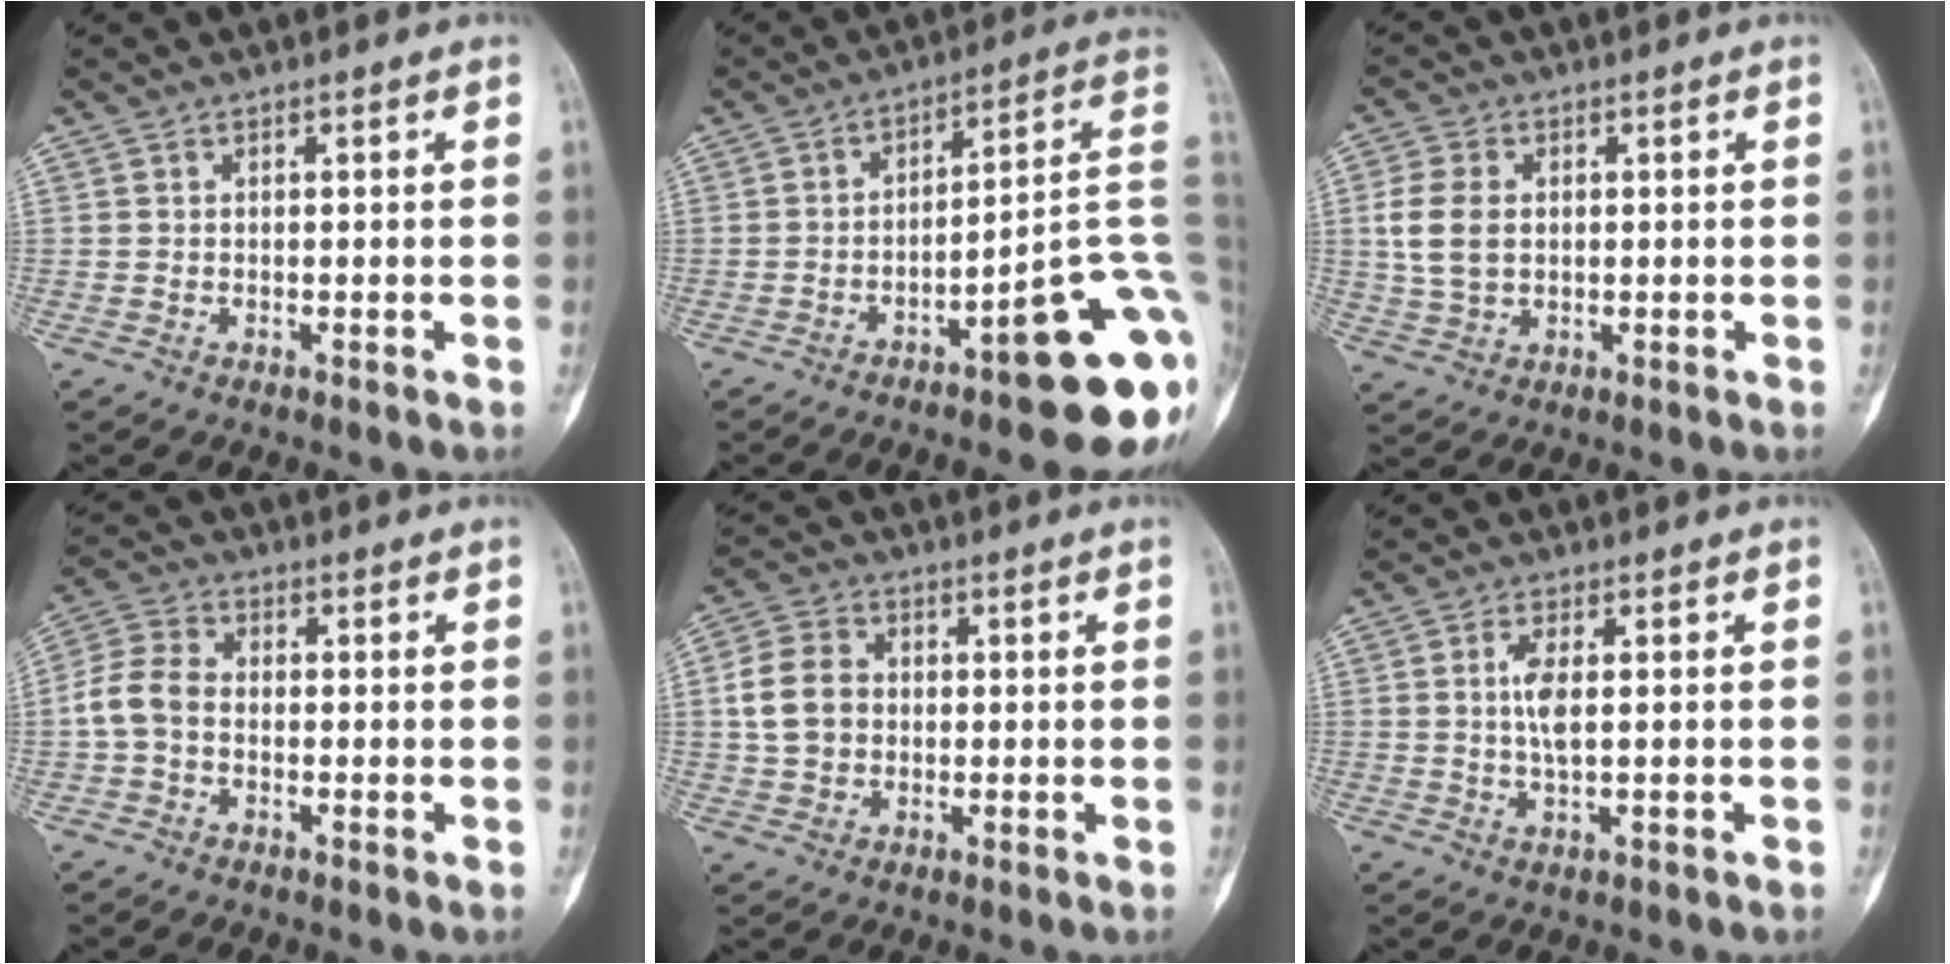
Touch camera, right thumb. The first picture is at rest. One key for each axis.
{"total": 19.7, "fx": -6.6, "fy": 4.6, "fz": 18.0, "tx": -0.174, "ty": 0.047, "tz": -0.080}
{"total": 7.5, "fx": 0.9, "fy": 5.3, "fz": 5.2, "tx": -0.108, "ty": 0.001, "tz": 0.021}
{"total": 6.3, "fx": -1.1, "fy": 4.5, "fz": 4.2, "tx": -0.083, "ty": 0.019, "tz": -0.033}
{"total": 8.1, "fx": 0.4, "fy": 6.5, "fz": 4.7, "tx": -0.079, "ty": 0.012, "tz": 0.002}
{"total": 4.3, "fx": 0.3, "fy": 1.3, "fz": 4.0, "tx": -0.089, "ty": -0.005, "tz": 0.004}